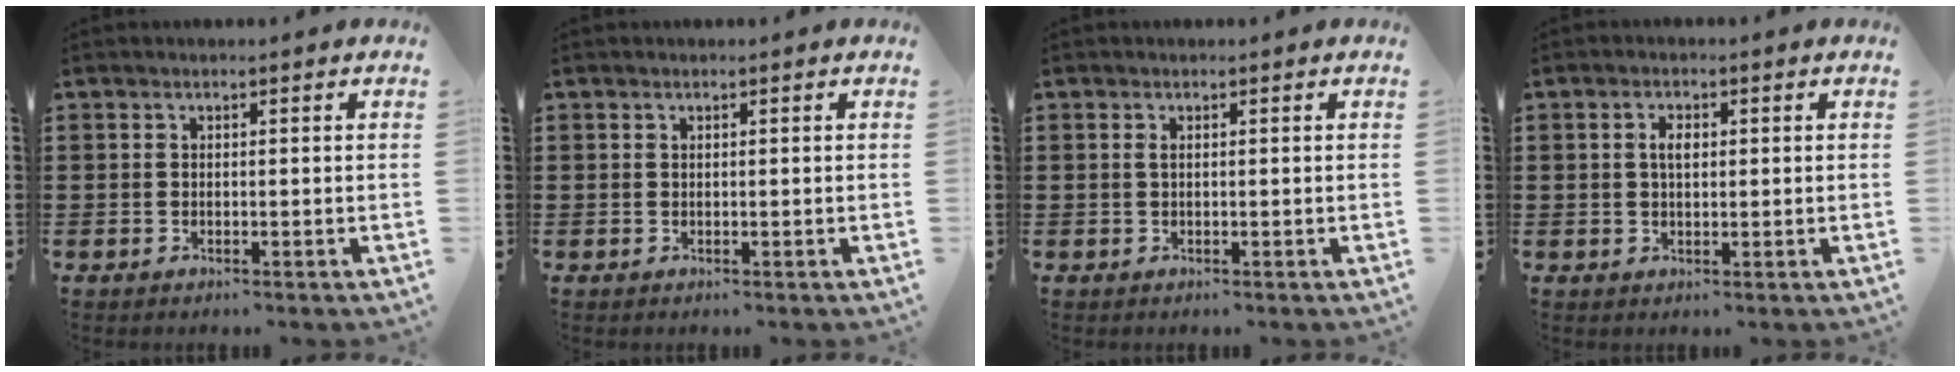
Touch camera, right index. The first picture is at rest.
{"total": 0.0}
{"total": 0.6, "force": [0.0, 0.1, 0.6], "torque": [-0.012, 0.000, 0.001]}
{"total": 2.2, "force": [0.4, 1.1, 1.9], "torque": [-0.040, 0.008, 0.005]}